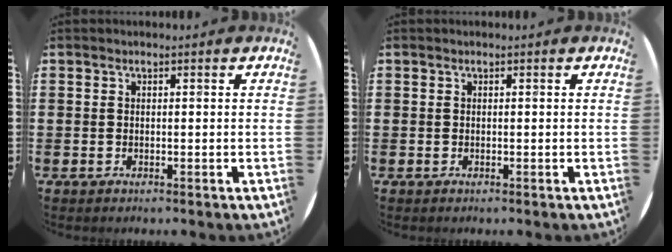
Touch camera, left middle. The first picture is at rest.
{"total": 0.0}